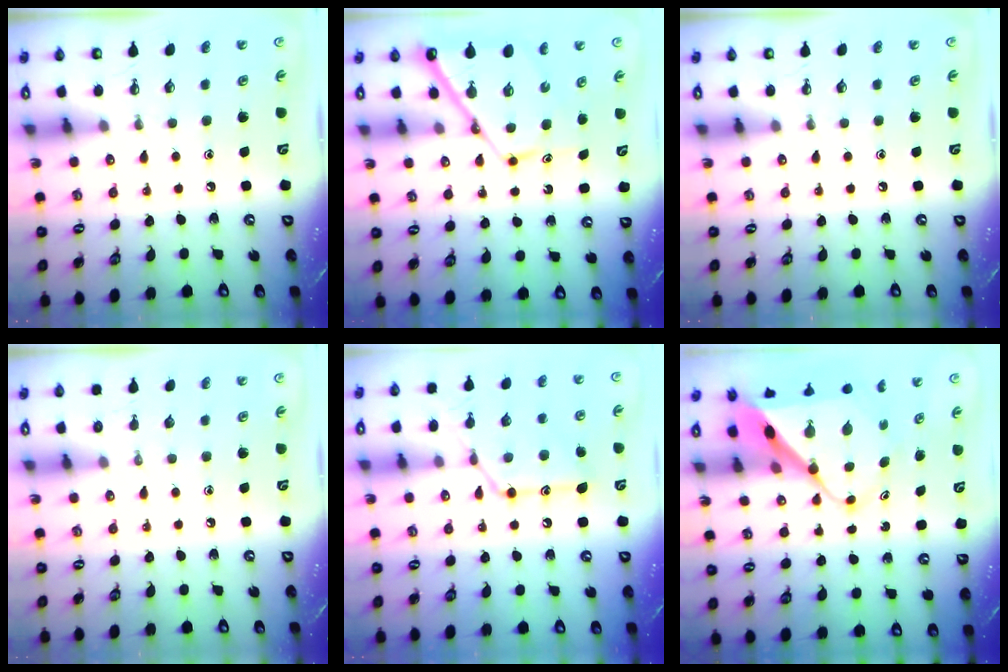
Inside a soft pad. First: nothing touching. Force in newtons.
{"total": 10.5, "press": 10.4, "slide": 1.1}
{"total": 0.0}
{"total": 0.0}
{"total": 16.3, "press": 16.3, "slide": 1.3}
{"total": 11.1, "press": 11.0, "slide": 0.9}